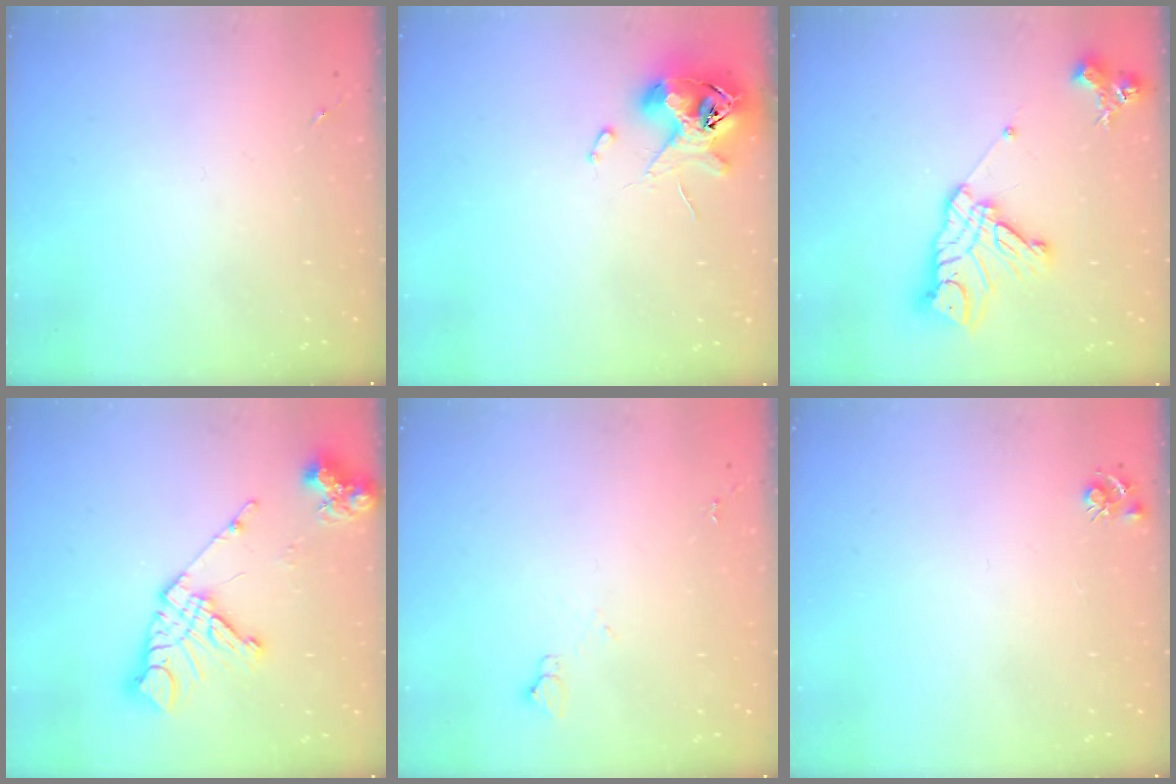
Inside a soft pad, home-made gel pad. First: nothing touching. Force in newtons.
{"total": 11.8, "press": 11.6, "slide": 1.9}
{"total": 16.3, "press": 16.2, "slide": 1.4}
{"total": 16.8, "press": 16.7, "slide": 2.2}
{"total": 3.6, "press": 3.6, "slide": 0.5}
{"total": 4.8, "press": 4.7, "slide": 0.7}